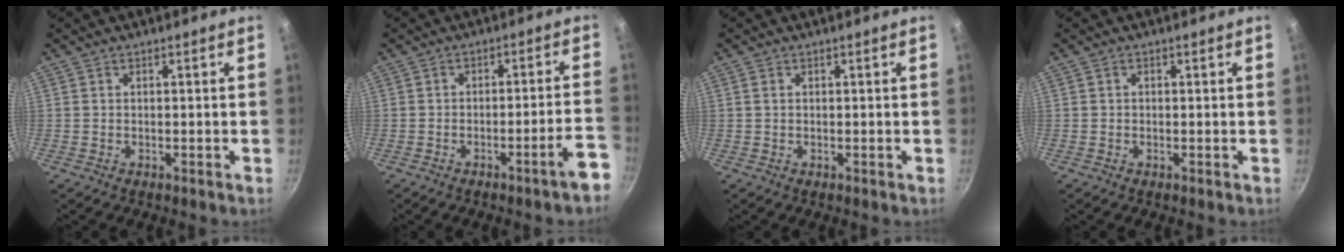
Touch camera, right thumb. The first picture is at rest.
{"total": 6.2, "force": [-4.0, 0.2, 4.7], "torque": [-0.051, 0.043, -0.047]}
{"total": 0.7, "force": [0.3, 0.4, 0.5], "torque": [-0.010, 0.001, 0.004]}
{"total": 0.0}